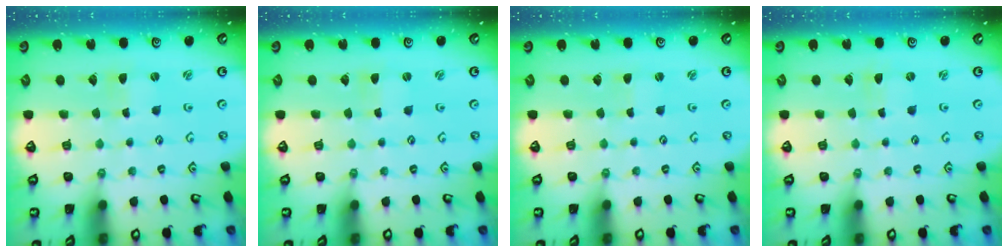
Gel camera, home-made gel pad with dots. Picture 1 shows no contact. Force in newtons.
{"total": 0.0}
{"total": 0.0}
{"total": 0.0}